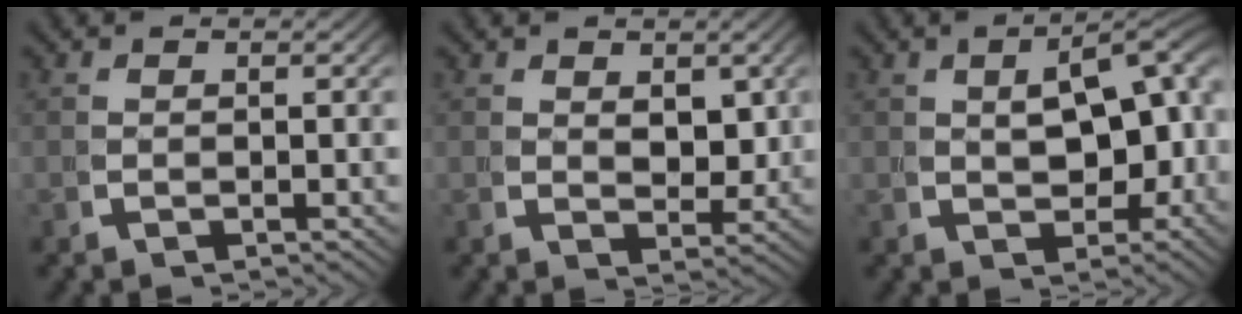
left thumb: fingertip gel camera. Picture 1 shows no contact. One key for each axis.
{"total": 2.2, "fx": 1.4, "fy": 1.2, "fz": 1.2, "tx": -0.017, "ty": -0.017, "tz": 0.034}
{"total": 6.9, "fx": 0.9, "fy": 4.1, "fz": 5.5, "tx": -0.070, "ty": -0.004, "tz": 0.024}